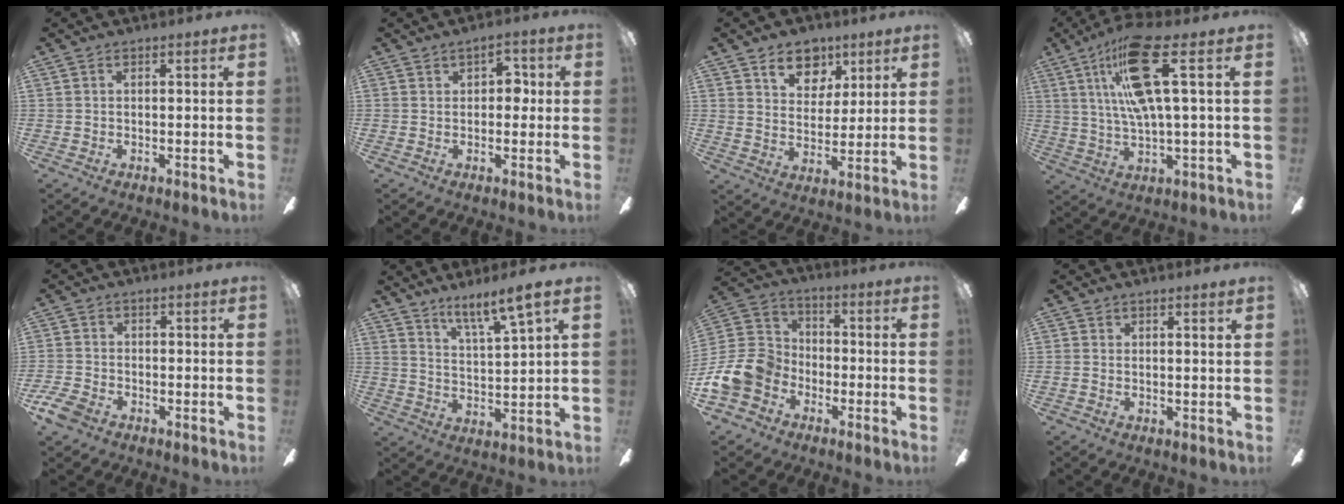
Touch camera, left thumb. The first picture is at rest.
{"total": 4.2, "force": [1.0, 2.6, 3.2], "torque": [-0.030, -0.002, 0.009]}
{"total": 10.3, "force": [6.3, 6.8, 4.4], "torque": [-0.048, -0.027, 0.111]}
{"total": 17.9, "force": [6.9, 4.3, 15.9], "torque": [-0.294, -0.007, 0.105]}
{"total": 5.1, "force": [-3.3, 3.1, 2.4], "torque": [-0.066, 0.008, -0.067]}
{"total": 8.3, "force": [7.0, 0.4, 4.4], "torque": [-0.080, -0.044, 0.119]}
{"total": 13.7, "force": [-5.5, 10.8, 6.3], "torque": [-0.152, 0.047, -0.099]}
{"total": 1.2, "force": [0.8, -0.2, 0.9], "torque": [-0.010, -0.007, 0.013]}